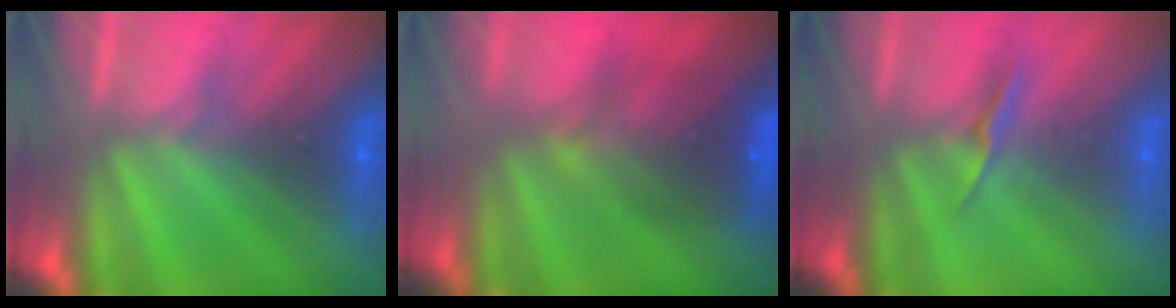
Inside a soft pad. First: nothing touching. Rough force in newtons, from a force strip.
{"total": 7.6}
{"total": 1.3}